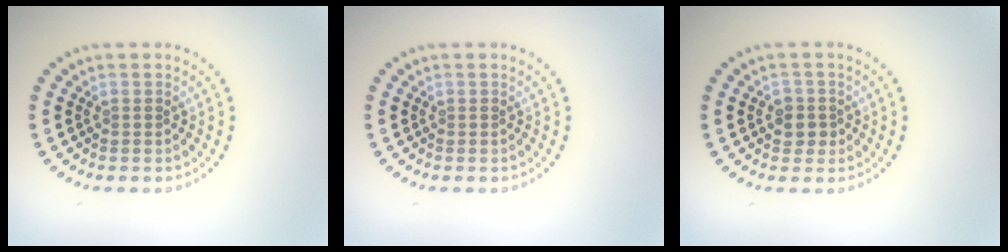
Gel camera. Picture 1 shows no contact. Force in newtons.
{"total": 0.0}
{"total": 1.7, "press": 1.6, "slide": 0.6}